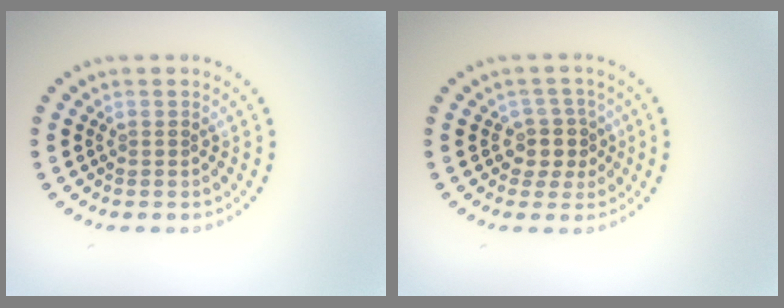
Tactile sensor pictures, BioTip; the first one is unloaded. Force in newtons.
{"total": 2.4, "press": 2.0, "slide": 1.4}